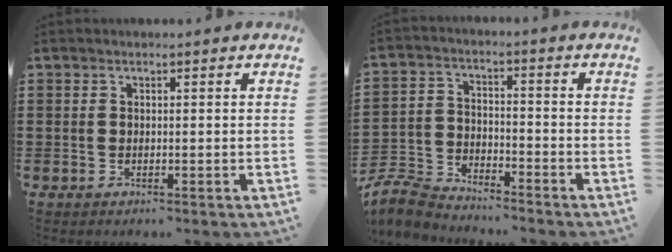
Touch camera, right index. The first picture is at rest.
{"total": 6.1, "force": [-5.9, 1.3, 1.1], "torque": [-0.044, 0.000, -0.121]}